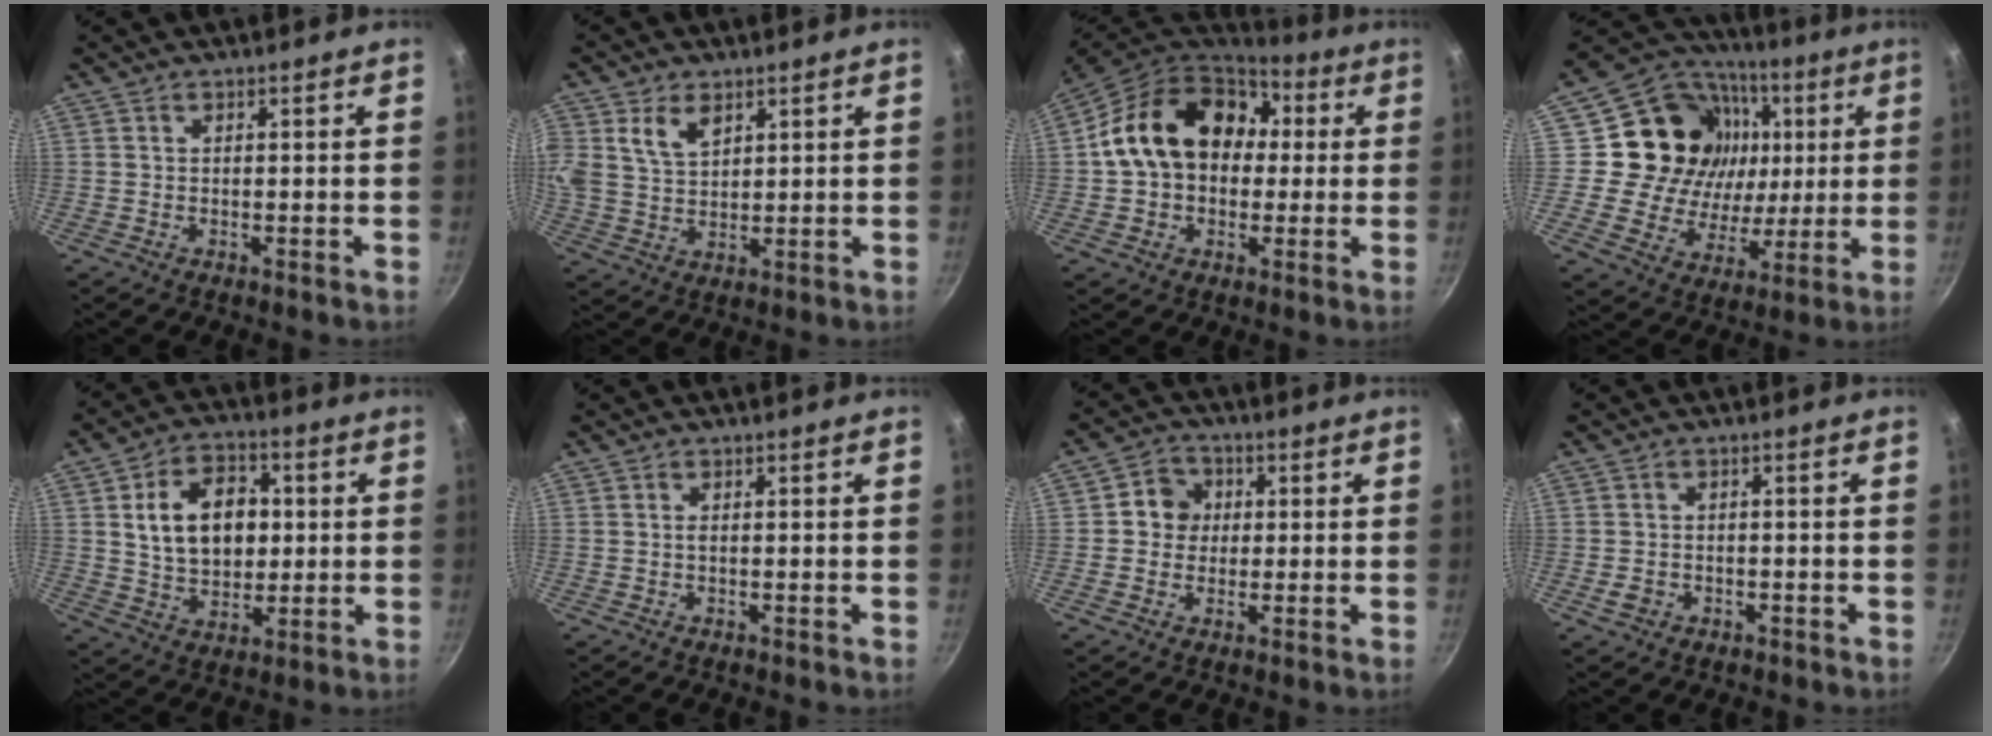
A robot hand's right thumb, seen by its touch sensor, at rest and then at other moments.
{"total": 8.7, "force": [3.8, 5.7, 5.3], "torque": [-0.100, -0.008, 0.076]}
{"total": 20.0, "force": [3.1, 15.1, 12.8], "torque": [-0.200, 0.042, 0.045]}
{"total": 22.2, "force": [4.2, 18.8, 11.0], "torque": [-0.170, 0.005, 0.077]}
{"total": 14.4, "force": [2.2, 10.1, 10.0], "torque": [-0.130, 0.003, 0.038]}
{"total": 0.6, "force": [0.0, 0.2, 0.5], "torque": [-0.010, 0.001, -0.001]}
{"total": 5.7, "force": [0.6, 5.3, 2.0], "torque": [0.003, 0.007, -0.003]}
{"total": 2.9, "force": [-1.2, 2.3, 1.3], "torque": [-0.020, 0.014, -0.014]}